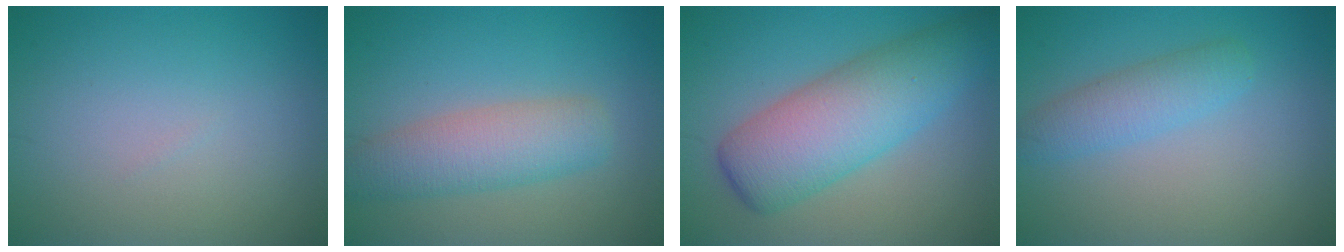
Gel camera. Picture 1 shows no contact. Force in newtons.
{"total": 4.8, "press": 4.8, "slide": 0.2}
{"total": 6.7, "press": 6.7, "slide": 0.1}
{"total": 3.0, "press": 3.0, "slide": 0.1}